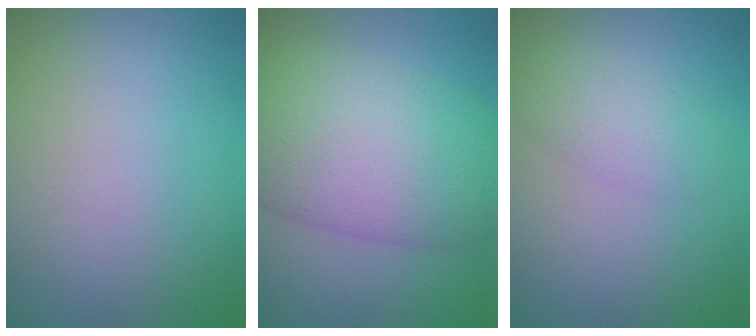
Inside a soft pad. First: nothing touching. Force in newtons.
{"total": 11.2, "press": 11.2, "slide": 0.4}
{"total": 2.4, "press": 2.4, "slide": 0.1}